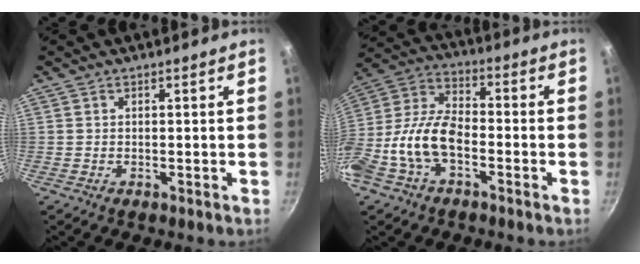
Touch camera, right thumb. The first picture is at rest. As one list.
[{"total": 13.2, "force": [-3.9, 7.6, 10.1], "torque": [-0.184, 0.048, -0.088]}]